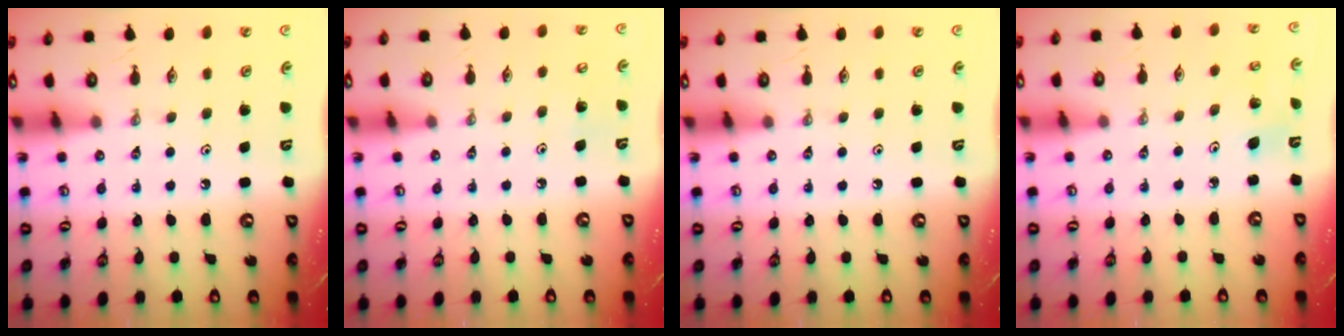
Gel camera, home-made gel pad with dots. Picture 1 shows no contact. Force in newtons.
{"total": 3.8, "press": 3.8, "slide": 0.4}
{"total": 0.0}
{"total": 3.5, "press": 3.2, "slide": 1.3}